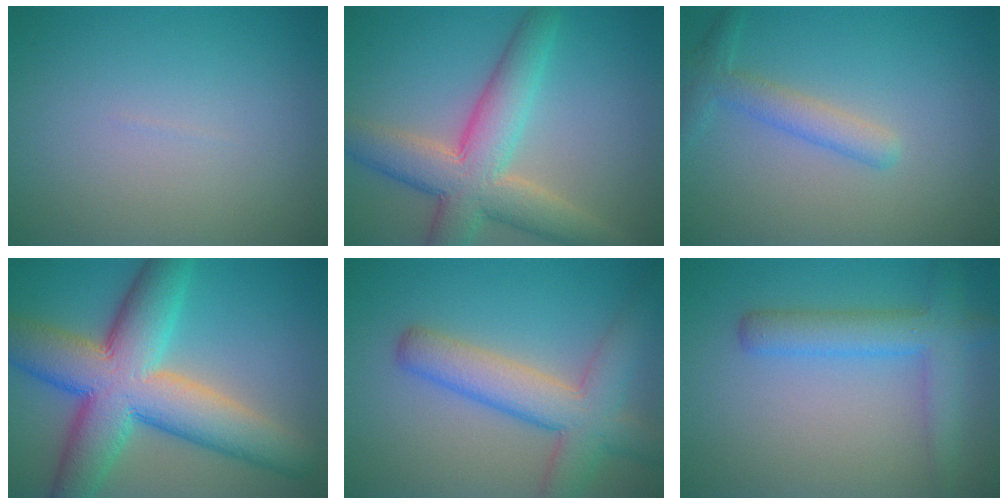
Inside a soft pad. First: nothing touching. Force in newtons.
{"total": 7.8, "press": 7.8, "slide": 0.6}
{"total": 2.6, "press": 2.6, "slide": 0.1}
{"total": 12.5, "press": 12.5, "slide": 0.8}
{"total": 6.5, "press": 6.5, "slide": 0.3}
{"total": 4.2, "press": 4.2, "slide": 0.2}